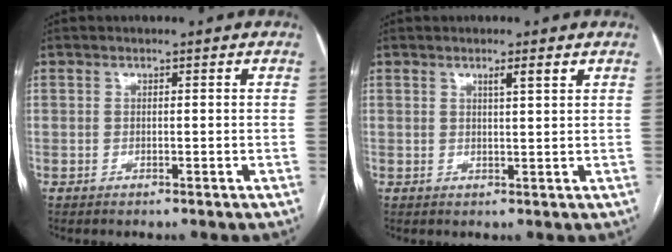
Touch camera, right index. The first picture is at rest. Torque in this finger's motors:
{"motor_torque": [0.12, -0.01, 0.05, 0.02]}